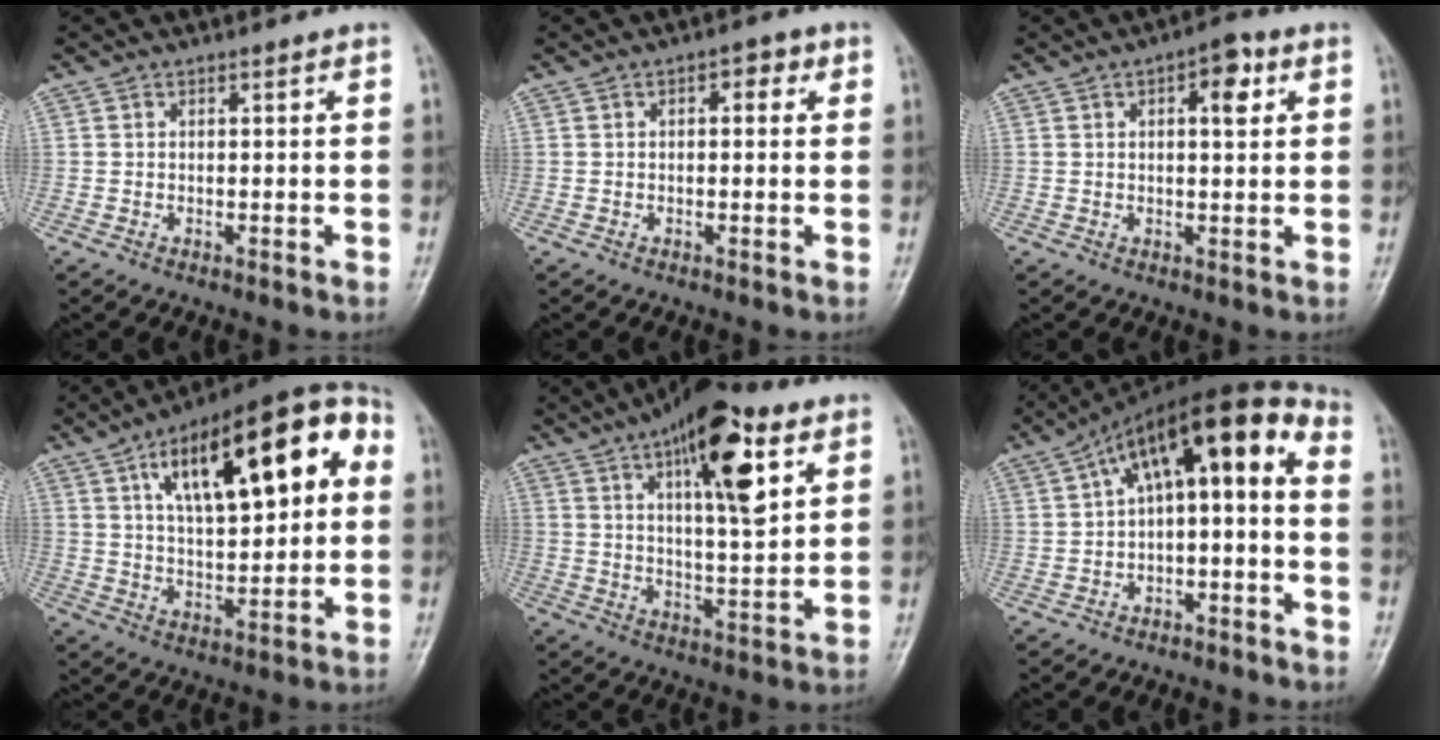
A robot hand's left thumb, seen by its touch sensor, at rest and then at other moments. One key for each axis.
{"total": 2.8, "fx": 0.9, "fy": 1.5, "fz": 2.1, "tx": -0.012, "ty": 0.005, "tz": 0.003}
{"total": 5.6, "fx": 2.0, "fy": 2.4, "fz": 4.7, "tx": -0.052, "ty": 0.003, "tz": 0.022}
{"total": 23.0, "fx": 7.0, "fy": 9.4, "fz": 19.8, "tx": -0.272, "ty": 0.015, "tz": 0.099}
{"total": 16.7, "fx": 7.7, "fy": 5.6, "fz": 13.8, "tx": -0.189, "ty": -0.025, "tz": 0.119}
{"total": 13.0, "fx": 0.3, "fy": 5.6, "fz": 11.8, "tx": -0.172, "ty": 0.069, "tz": -0.003}